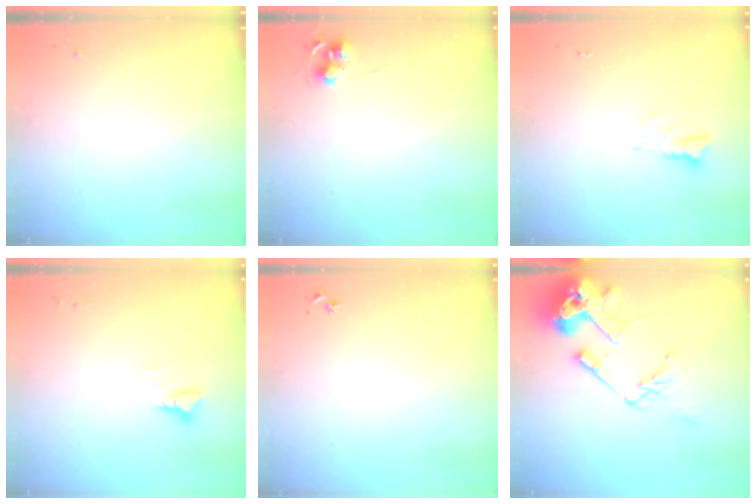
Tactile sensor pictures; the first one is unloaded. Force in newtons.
{"total": 7.9, "press": 7.9, "slide": 0.5}
{"total": 3.5, "press": 3.5, "slide": 0.3}
{"total": 5.1, "press": 5.1, "slide": 0.3}
{"total": 3.0, "press": 2.9, "slide": 0.3}
{"total": 17.6, "press": 17.4, "slide": 2.3}